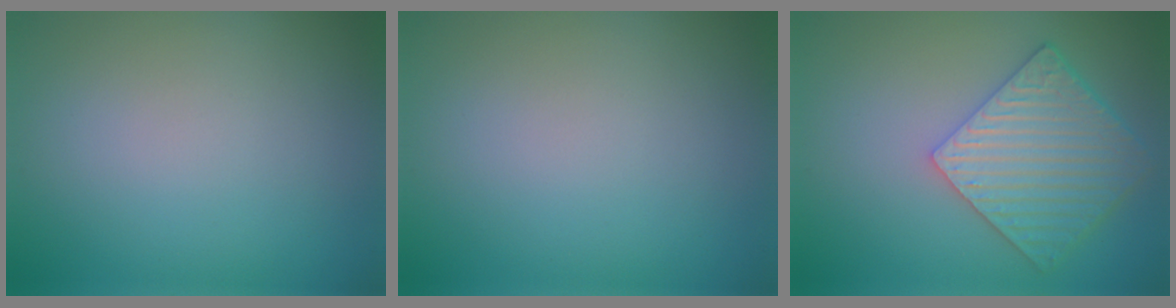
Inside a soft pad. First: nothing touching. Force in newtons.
{"total": 0.0}
{"total": 6.2, "press": 5.2, "slide": 3.4}